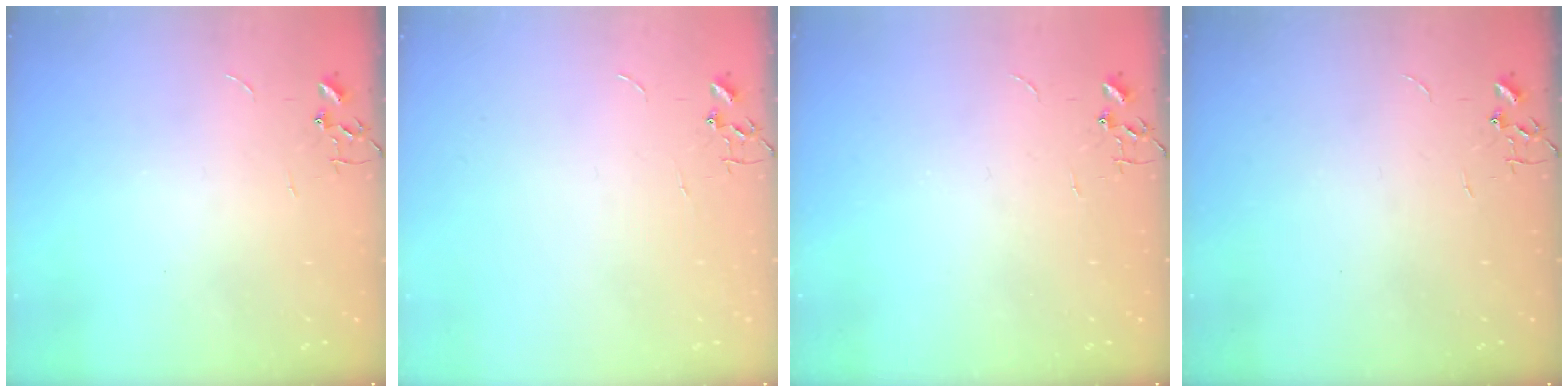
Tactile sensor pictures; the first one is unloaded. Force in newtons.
{"total": 0.0}
{"total": 0.0}
{"total": 0.0}